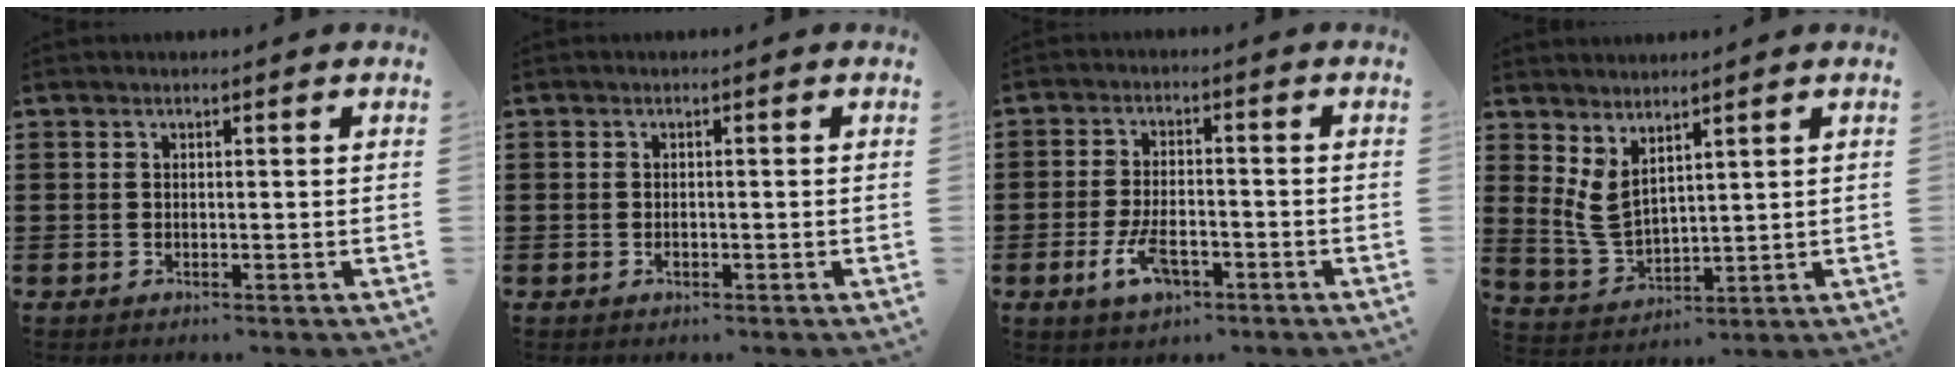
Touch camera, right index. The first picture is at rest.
{"total": 0.7, "force": [-0.5, 0.5, 0.3], "torque": [-0.005, -0.002, -0.009]}
{"total": 6.1, "force": [-2.8, 2.8, 4.6], "torque": [-0.101, 0.000, -0.054]}
{"total": 4.2, "force": [2.7, 2.0, 2.5], "torque": [-0.075, -0.012, 0.049]}